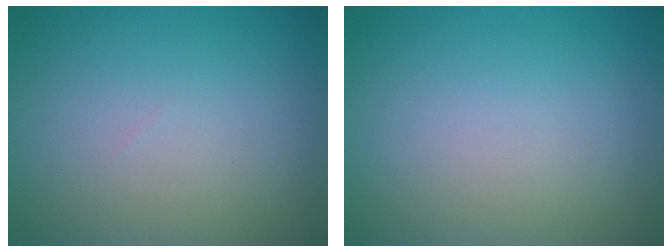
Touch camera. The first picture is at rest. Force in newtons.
{"total": 0.0}